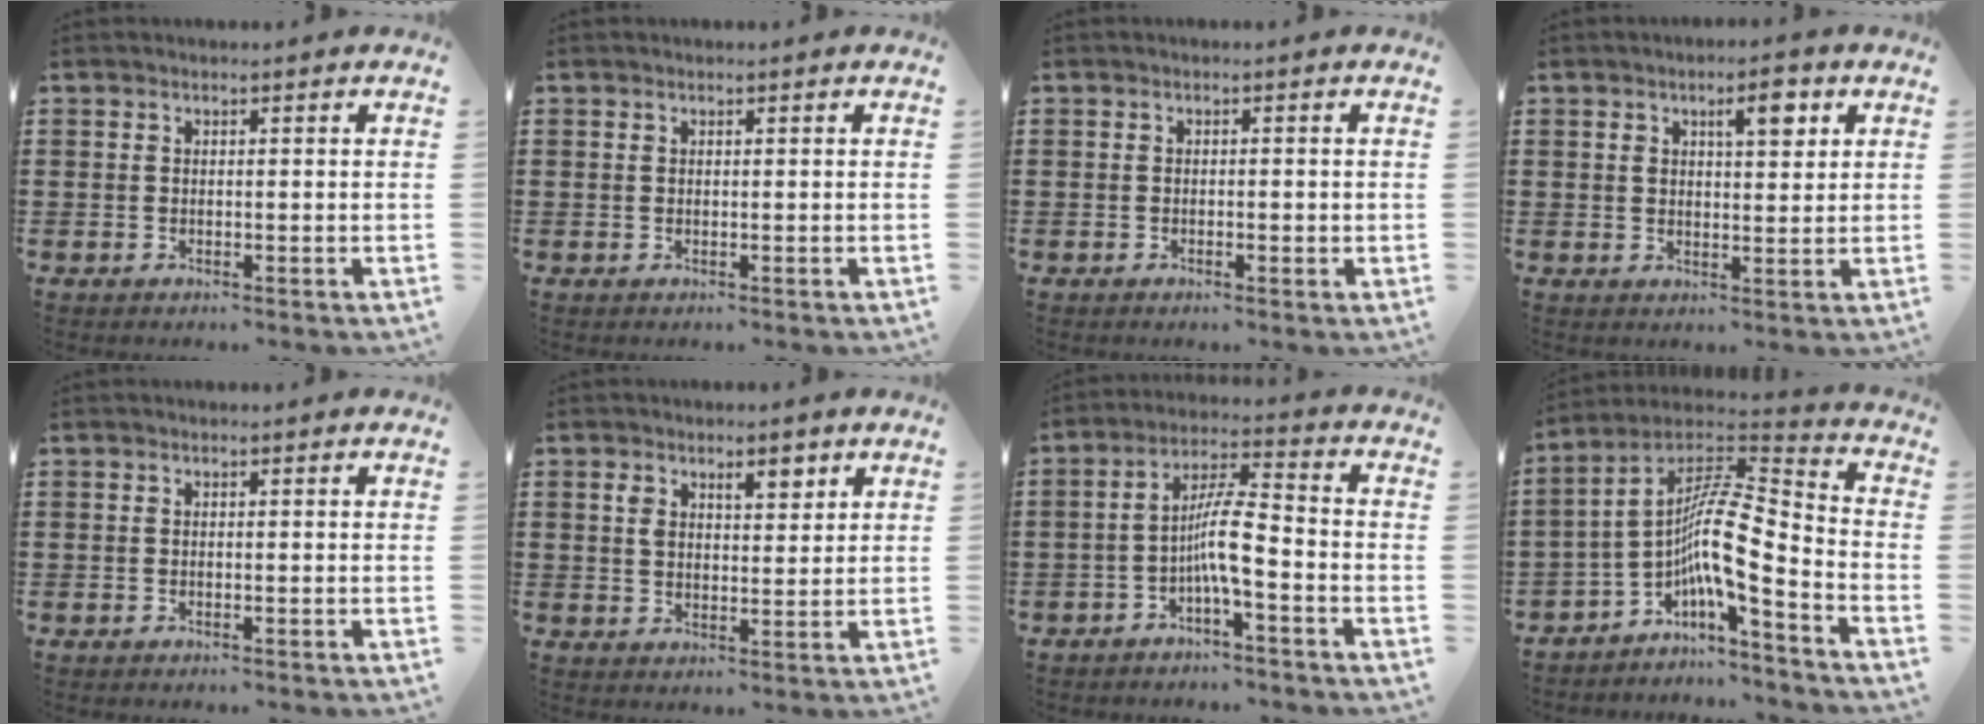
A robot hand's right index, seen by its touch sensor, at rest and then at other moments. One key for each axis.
{"total": 0.0}
{"total": 1.0, "fx": -0.3, "fy": 0.3, "fz": 0.9, "tx": -0.016, "ty": -0.003, "tz": -0.005}
{"total": 4.9, "fx": 2.2, "fy": 1.7, "fz": 4.0, "tx": -0.061, "ty": 0.002, "tz": 0.031}
{"total": 0.0}
{"total": 4.0, "fx": 2.1, "fy": 1.9, "fz": 2.8, "tx": -0.046, "ty": 0.002, "tz": 0.033}
{"total": 7.2, "fx": -2.3, "fy": 1.3, "fz": 6.7, "tx": -0.125, "ty": 0.004, "tz": -0.046}
{"total": 9.6, "fx": -3.3, "fy": 1.6, "fz": 8.9, "tx": -0.184, "ty": -0.028, "tz": -0.077}